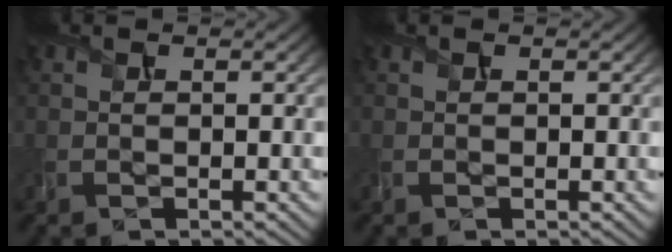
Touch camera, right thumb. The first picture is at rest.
{"total": 0.0}